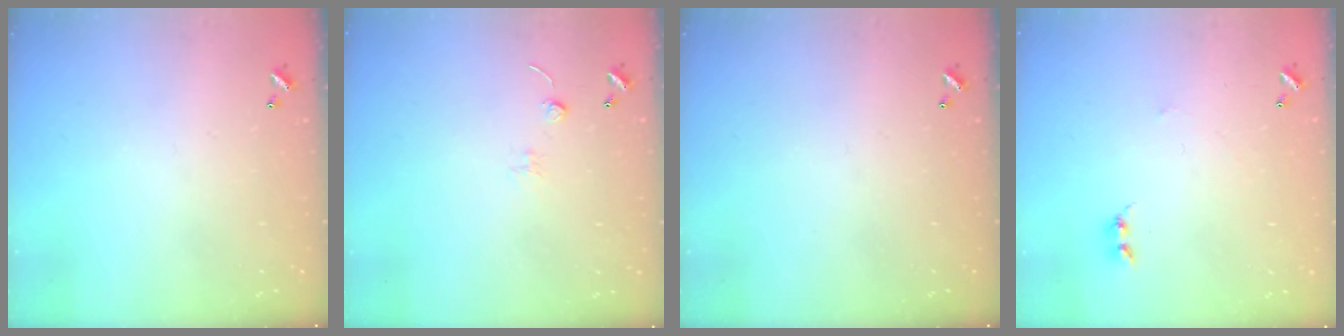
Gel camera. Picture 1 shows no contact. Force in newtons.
{"total": 0.0}
{"total": 0.0}
{"total": 2.9, "press": 2.8, "slide": 0.4}